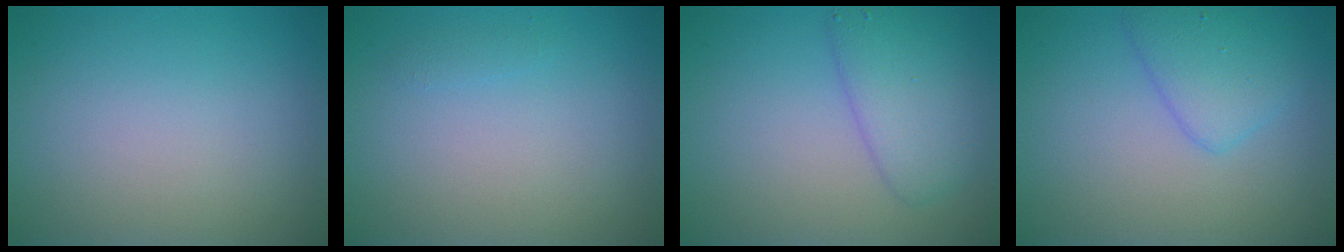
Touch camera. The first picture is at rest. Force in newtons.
{"total": 0.5, "press": 0.5, "slide": 0.1}
{"total": 3.9, "press": 3.9, "slide": 0.1}
{"total": 3.2, "press": 3.2, "slide": 0.1}